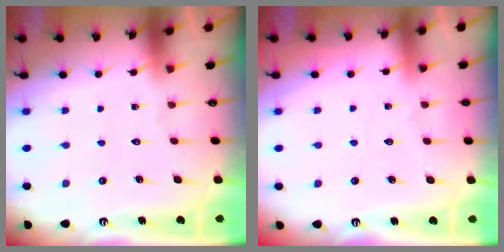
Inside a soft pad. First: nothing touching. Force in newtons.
{"total": 2.1, "press": 2.1, "slide": 0.2}